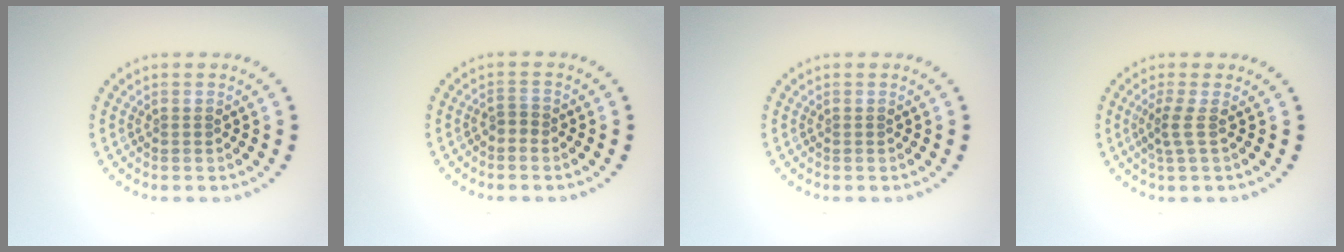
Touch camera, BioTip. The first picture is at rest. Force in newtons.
{"total": 1.0, "press": 0.8, "slide": 0.5}
{"total": 0.0}
{"total": 1.8, "press": 1.1, "slide": 1.4}